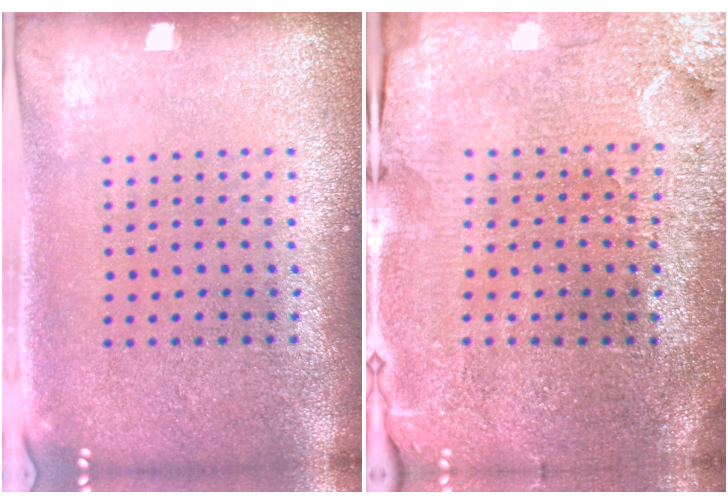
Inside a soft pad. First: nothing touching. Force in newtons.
{"total": 3.7, "press": 3.5, "slide": 1.2}